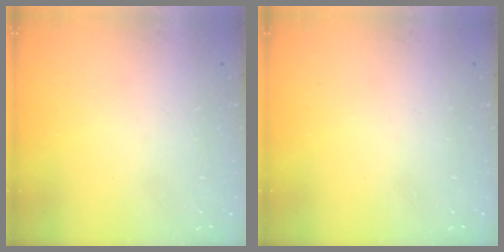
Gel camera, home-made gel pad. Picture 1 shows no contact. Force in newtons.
{"total": 0.0}